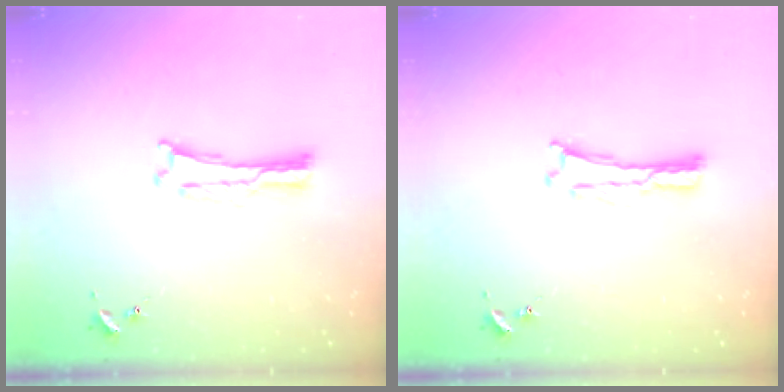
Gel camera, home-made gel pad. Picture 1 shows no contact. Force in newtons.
{"total": 0.0}